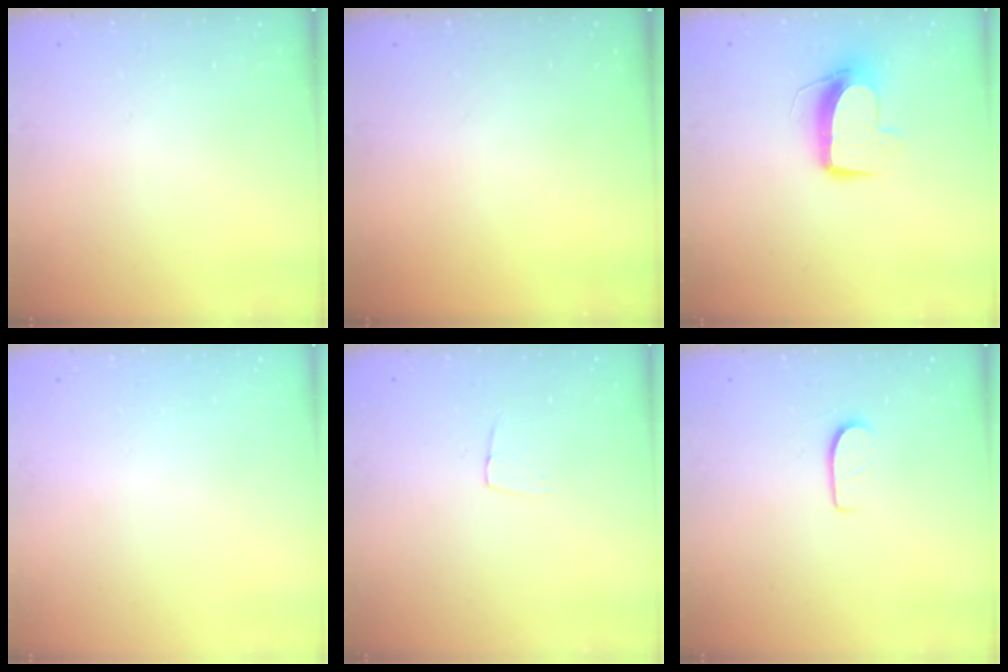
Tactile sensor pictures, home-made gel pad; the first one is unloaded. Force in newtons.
{"total": 0.0}
{"total": 9.5, "press": 9.5, "slide": 0.9}
{"total": 0.0}
{"total": 3.4, "press": 3.4, "slide": 0.2}
{"total": 6.3, "press": 6.3, "slide": 0.7}